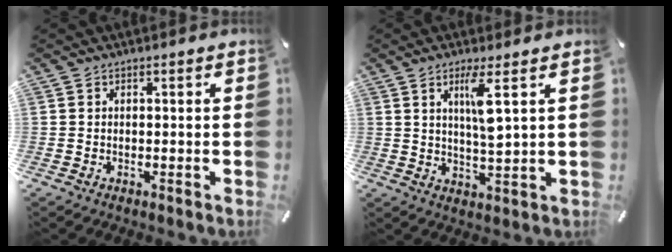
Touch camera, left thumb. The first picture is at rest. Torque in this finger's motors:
{"motor_torque": [1.19, 1.05, 0.66, -0.67, 0.09]}